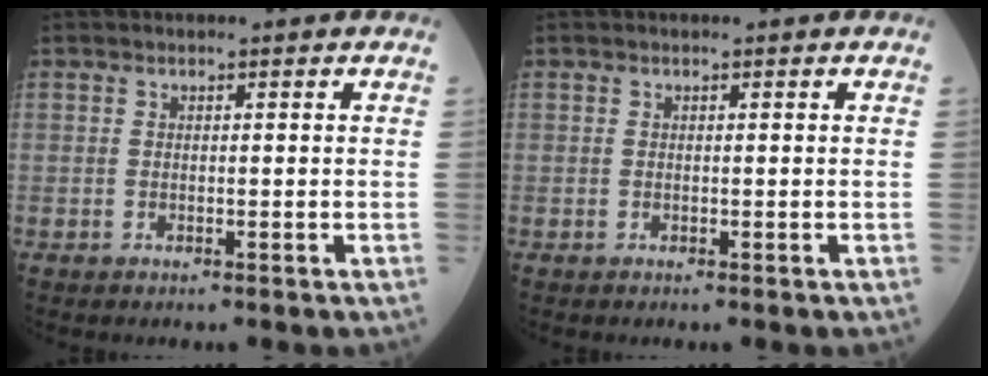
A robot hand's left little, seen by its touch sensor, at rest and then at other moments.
{"total": 0.0}